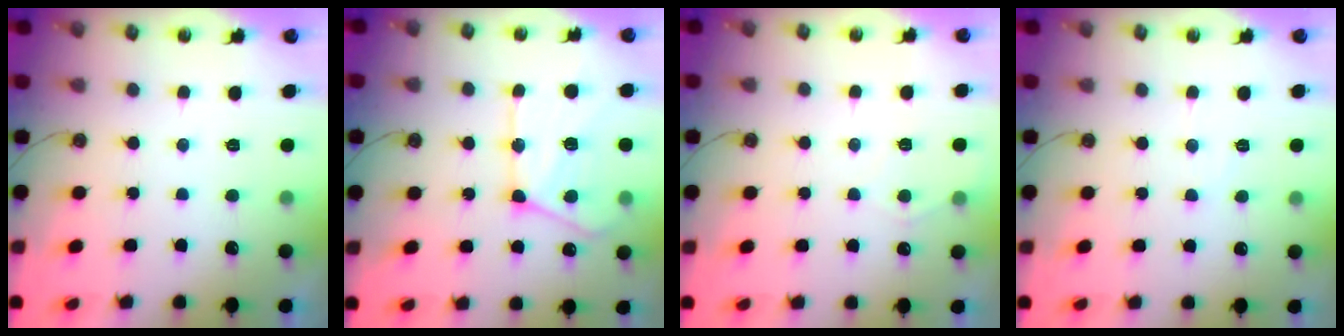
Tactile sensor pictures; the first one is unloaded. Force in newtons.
{"total": 18.7, "press": 18.5, "slide": 2.0}
{"total": 5.4, "press": 5.4, "slide": 0.6}
{"total": 5.5, "press": 5.5, "slide": 0.7}